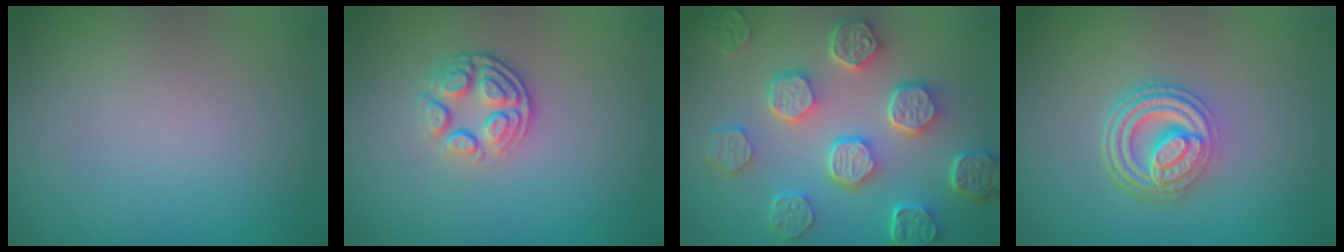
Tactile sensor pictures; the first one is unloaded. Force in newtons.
{"total": 4.0, "press": 2.8, "slide": 2.8}
{"total": 7.5, "press": 5.8, "slide": 4.8}
{"total": 4.8, "press": 3.6, "slide": 3.1}